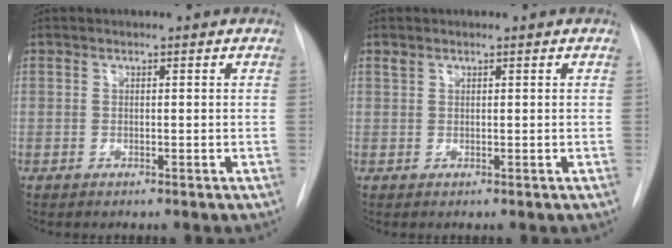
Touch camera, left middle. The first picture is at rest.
{"total": 0.8, "force": [0.7, 0.4, 0.3], "torque": [-0.009, 0.011, 0.014]}